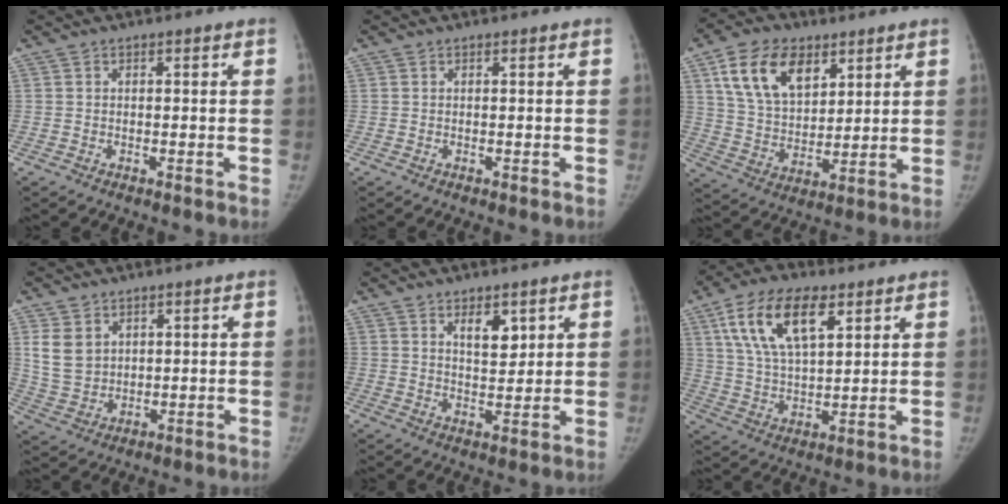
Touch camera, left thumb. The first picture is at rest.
{"total": 0.0}
{"total": 14.7, "force": [7.1, 9.1, 9.1], "torque": [-0.131, -0.025, 0.138]}
{"total": 6.7, "force": [2.6, 5.1, 3.5], "torque": [-0.054, -0.012, 0.065]}
{"total": 5.3, "force": [2.8, 2.7, 3.6], "torque": [-0.036, -0.022, 0.047]}
{"total": 15.2, "force": [7.0, 7.2, 11.4], "torque": [-0.193, -0.013, 0.130]}